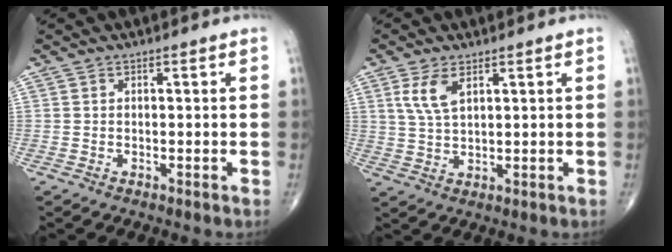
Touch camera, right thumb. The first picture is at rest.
{"total": 5.2, "force": [2.4, 2.2, 4.0], "torque": [-0.084, -0.005, 0.056]}